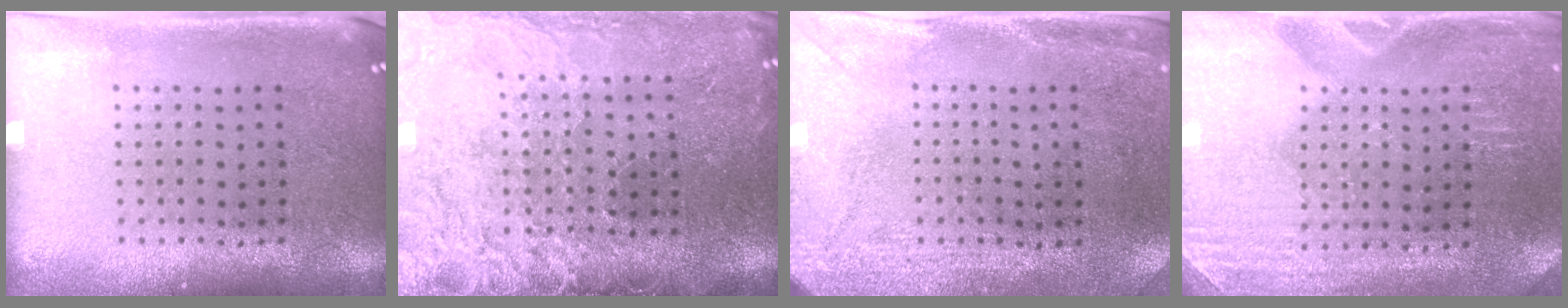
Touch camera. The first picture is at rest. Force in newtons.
{"total": 3.9, "press": 3.4, "slide": 1.9}
{"total": 3.0, "press": 2.3, "slide": 1.9}
{"total": 2.9, "press": 2.8, "slide": 0.4}